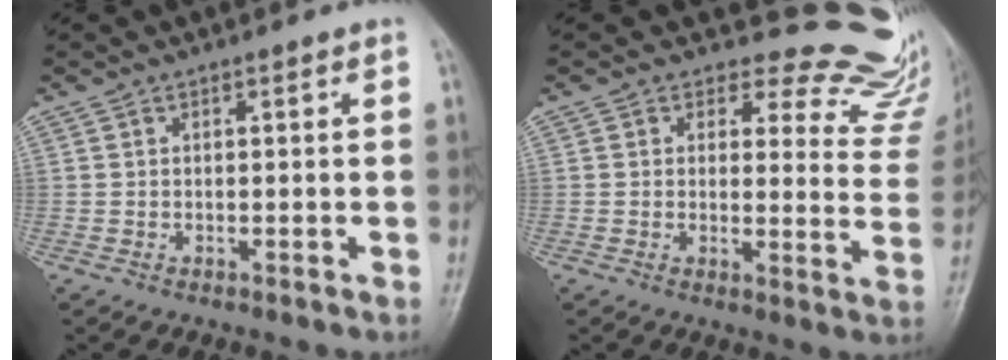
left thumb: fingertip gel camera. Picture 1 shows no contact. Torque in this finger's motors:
{"motor_torque": [-0.08, 0.27, -0.60, -0.26, 0.00]}